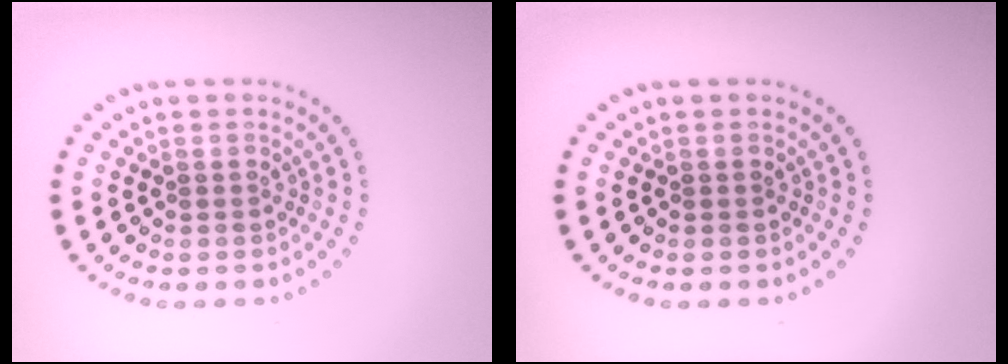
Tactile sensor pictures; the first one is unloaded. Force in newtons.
{"total": 0.0}